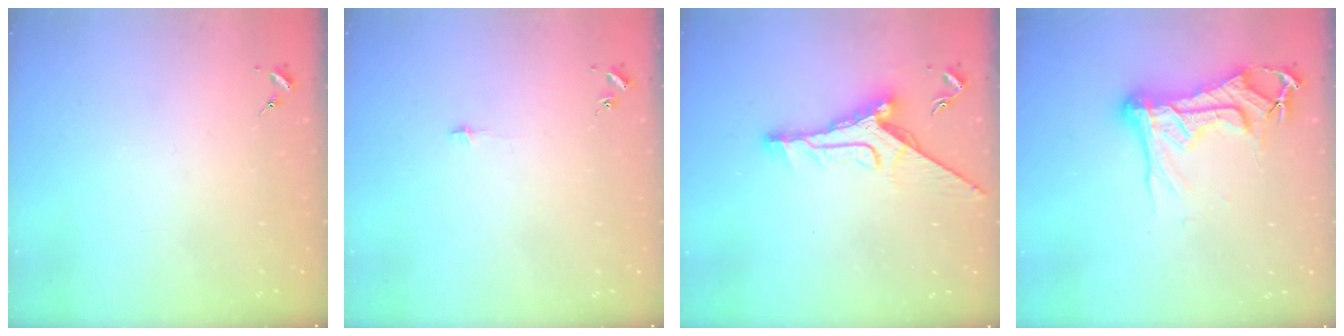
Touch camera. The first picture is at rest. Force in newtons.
{"total": 3.1, "press": 3.1, "slide": 0.2}
{"total": 11.5, "press": 11.5, "slide": 0.8}
{"total": 16.5, "press": 16.5, "slide": 1.8}